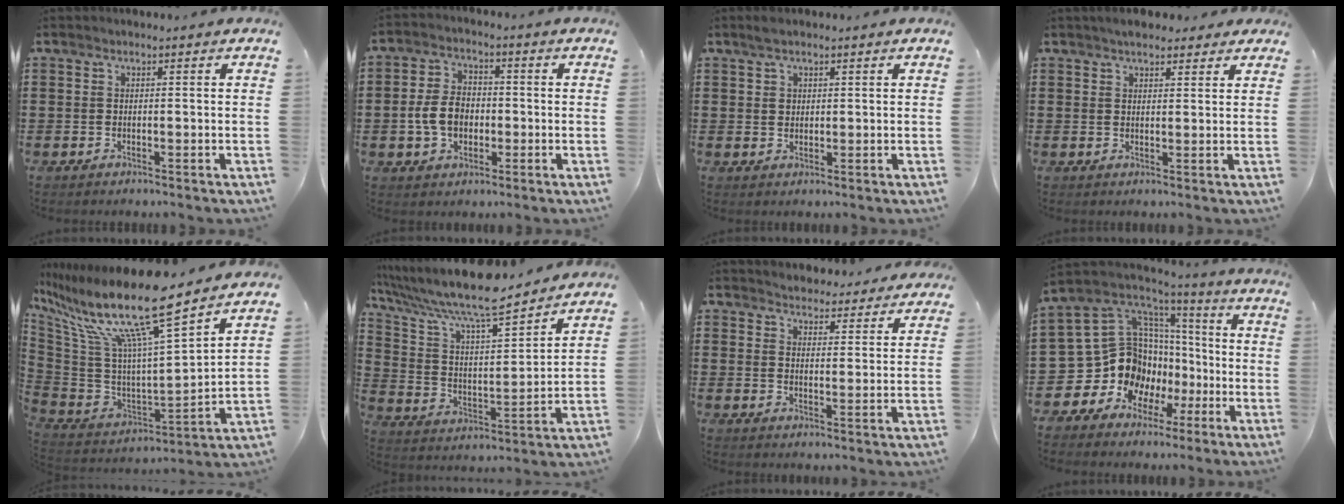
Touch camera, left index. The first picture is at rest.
{"total": 6.4, "force": [-1.2, 4.5, 4.4], "torque": [-0.105, 0.005, -0.027]}
{"total": 2.0, "force": [1.5, 1.2, 0.8], "torque": [-0.010, 0.002, 0.026]}
{"total": 3.3, "force": [2.8, 1.4, 1.1], "torque": [-0.020, 0.002, 0.052]}
{"total": 17.4, "force": [12.0, 2.1, 12.4], "torque": [-0.266, -0.088, 0.186]}
{"total": 11.2, "force": [9.6, 1.7, 5.5], "torque": [-0.146, -0.059, 0.163]}
{"total": 3.9, "force": [3.9, 0.3, -0.3], "torque": [-0.013, -0.022, 0.069]}
{"total": 13.7, "force": [-2.9, 12.3, 5.2], "torque": [-0.157, -0.027, -0.036]}